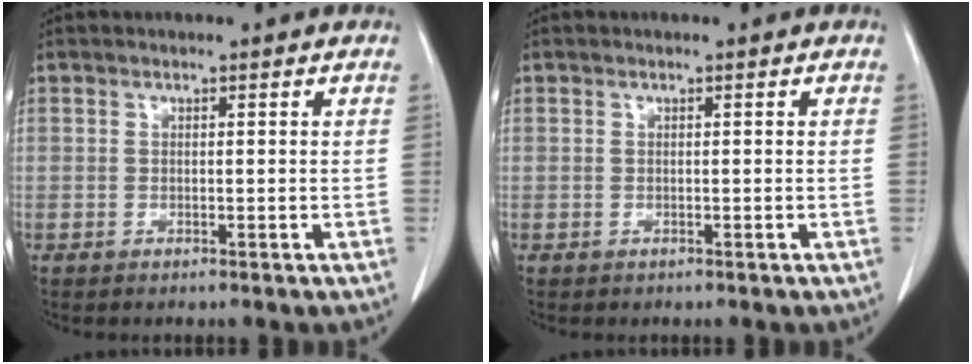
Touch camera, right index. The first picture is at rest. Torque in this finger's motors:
{"motor_torque": [-0.09, -0.04, -0.10, -0.04]}